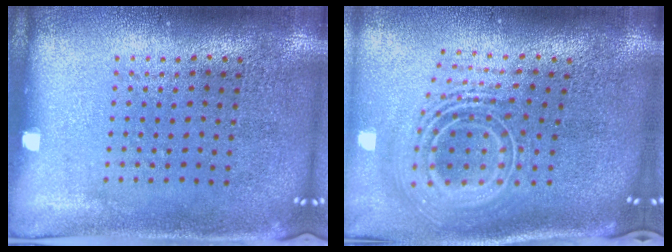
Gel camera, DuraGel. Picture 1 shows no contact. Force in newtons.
{"total": 2.8, "press": 1.8, "slide": 2.2}